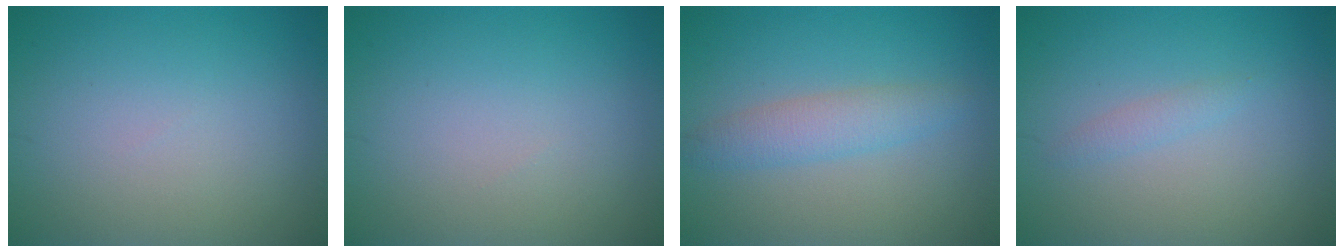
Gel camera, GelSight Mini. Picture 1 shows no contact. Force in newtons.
{"total": 0.0}
{"total": 2.7, "press": 2.7, "slide": 0.0}
{"total": 0.9, "press": 0.9, "slide": 0.1}